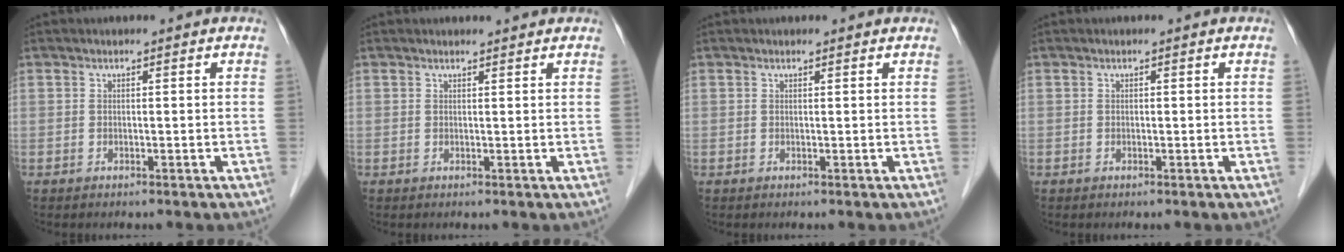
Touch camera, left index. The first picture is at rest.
{"total": 2.0, "force": [2.0, 0.3, 0.2], "torque": [-0.012, 0.005, 0.026]}
{"total": 1.6, "force": [1.5, 0.3, 0.1], "torque": [-0.012, 0.006, 0.017]}
{"total": 0.0}